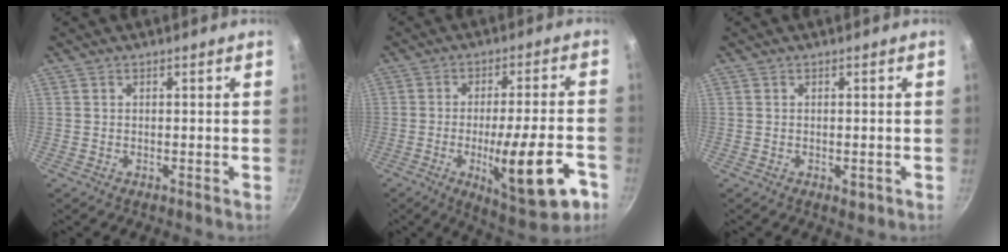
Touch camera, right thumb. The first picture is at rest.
{"total": 17.5, "force": [-6.7, 4.6, 15.6], "torque": [-0.206, 0.017, -0.087]}
{"total": 1.6, "force": [-0.5, 0.8, 1.3], "torque": [-0.018, -0.003, -0.006]}